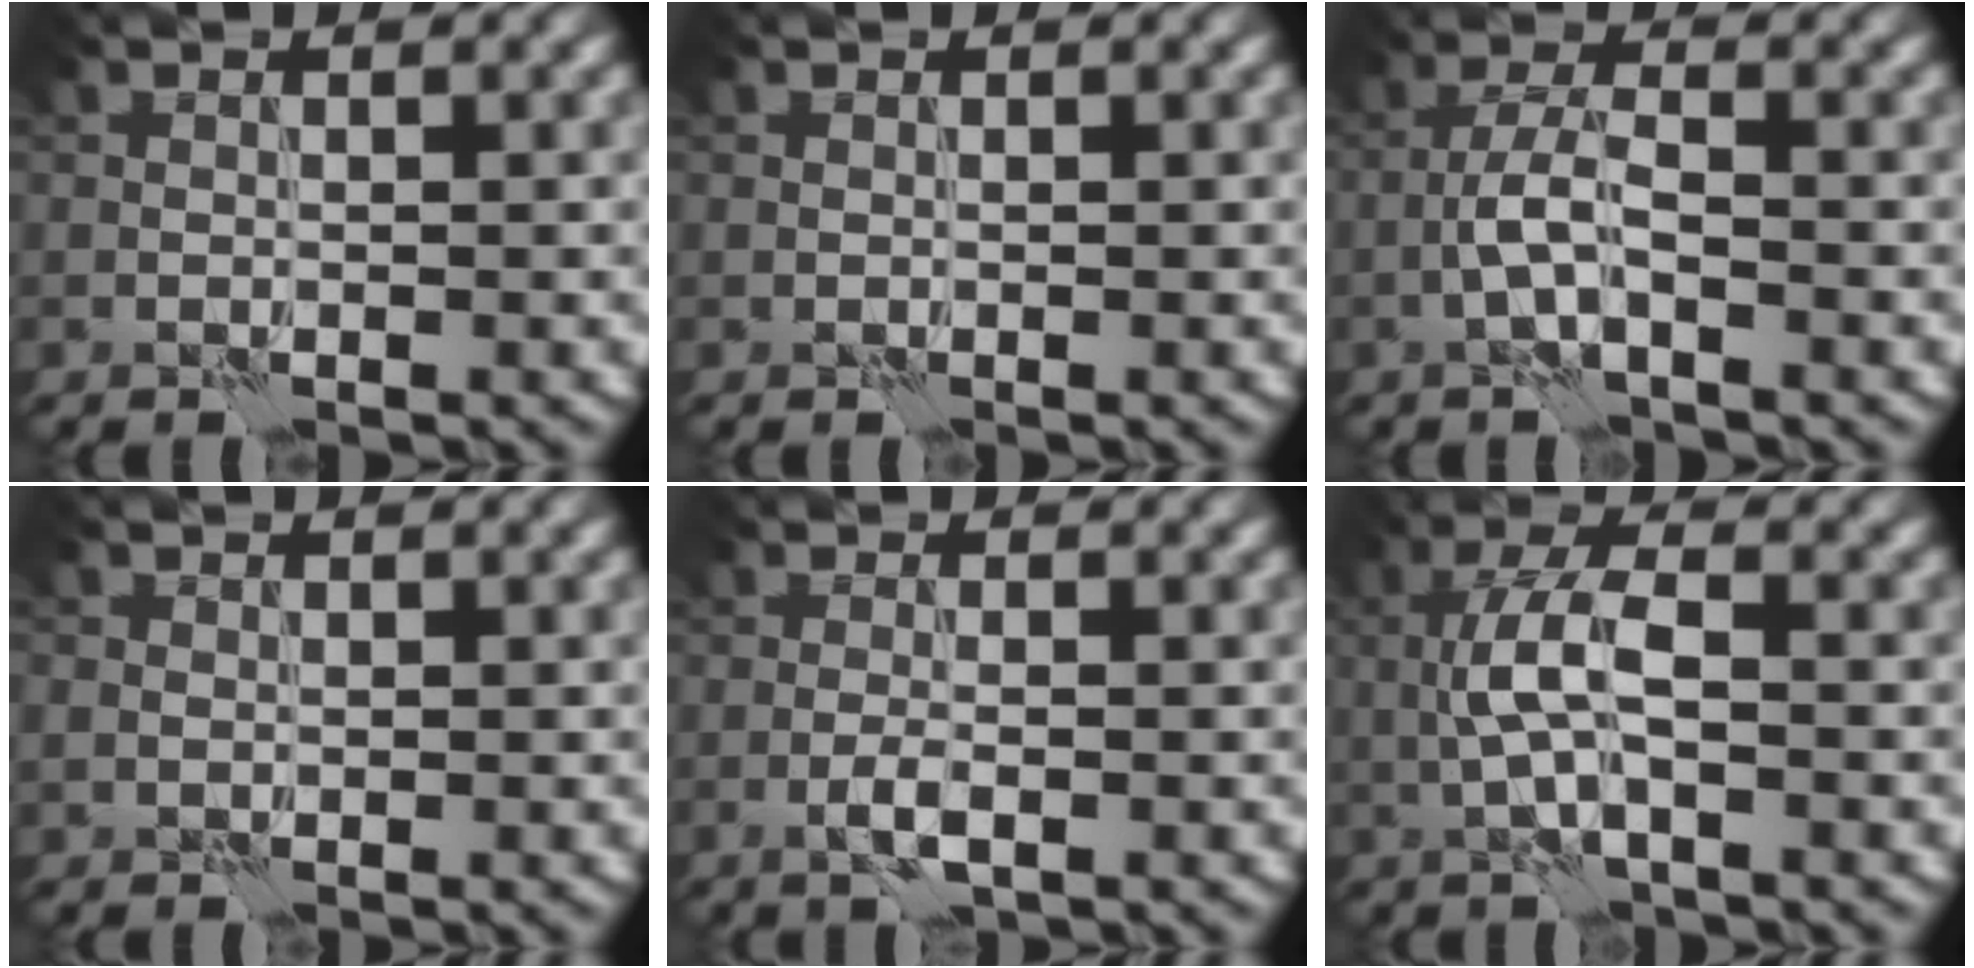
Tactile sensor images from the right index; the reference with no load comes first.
{"total": 0.0}
{"total": 2.9, "force": [-1.1, 0.8, 2.5], "torque": [-0.055, 0.008, -0.029]}
{"total": 1.0, "force": [0.1, 1.0, 0.2], "torque": [0.002, -0.003, 0.001]}
{"total": 1.6, "force": [-0.6, 0.5, 1.4], "torque": [-0.033, 0.000, -0.017]}
{"total": 4.4, "force": [-0.5, 1.5, 4.1], "torque": [-0.089, 0.010, -0.015]}